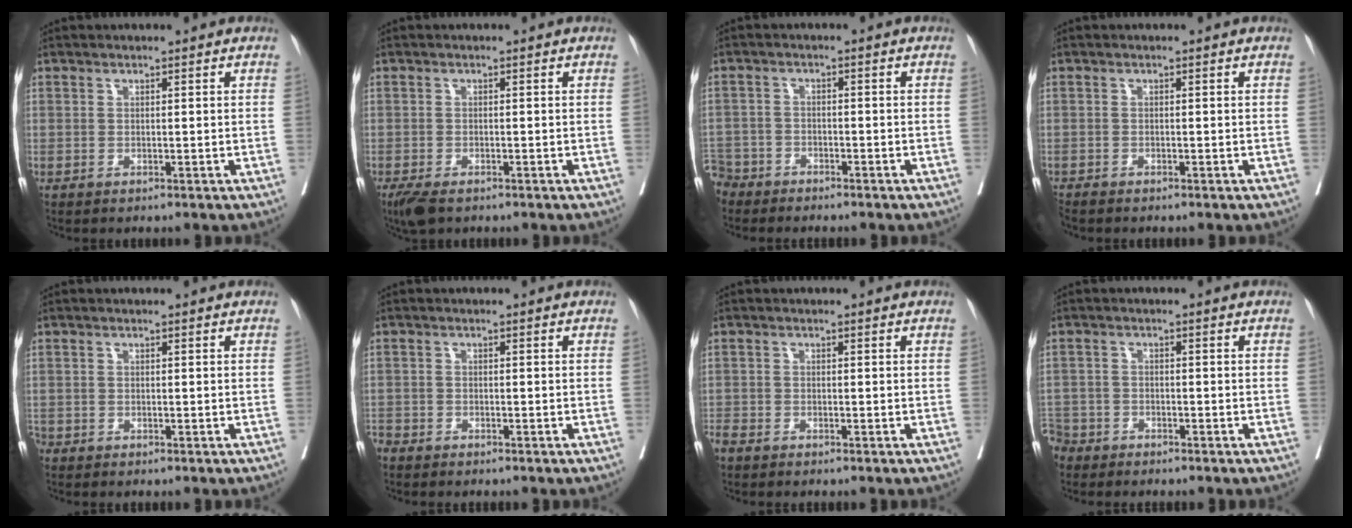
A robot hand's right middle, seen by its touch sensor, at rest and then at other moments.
{"total": 3.8, "force": [-2.7, 1.5, 2.2], "torque": [-0.043, -0.010, -0.044]}
{"total": 5.2, "force": [-4.6, 2.2, -0.4], "torque": [0.013, -0.003, -0.093]}
{"total": 1.0, "force": [-1.0, 0.0, 0.1], "torque": [-0.008, -0.005, -0.021]}
{"total": 1.4, "force": [-1.2, 0.7, 0.2], "torque": [-0.005, 0.000, -0.024]}
{"total": 3.7, "force": [-3.4, 1.1, 1.0], "torque": [-0.011, -0.004, -0.058]}
{"total": 2.9, "force": [-2.3, 1.0, 1.4], "torque": [-0.031, -0.007, -0.045]}
{"total": 4.9, "force": [-4.4, 2.2, 0.1], "torque": [0.003, -0.003, -0.088]}